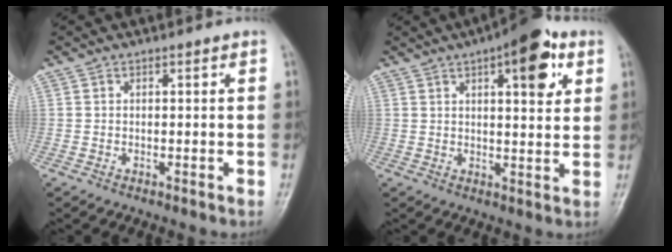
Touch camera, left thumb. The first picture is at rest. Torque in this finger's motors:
{"motor_torque": [1.74, 1.58, 1.08, -1.23, 0.13]}